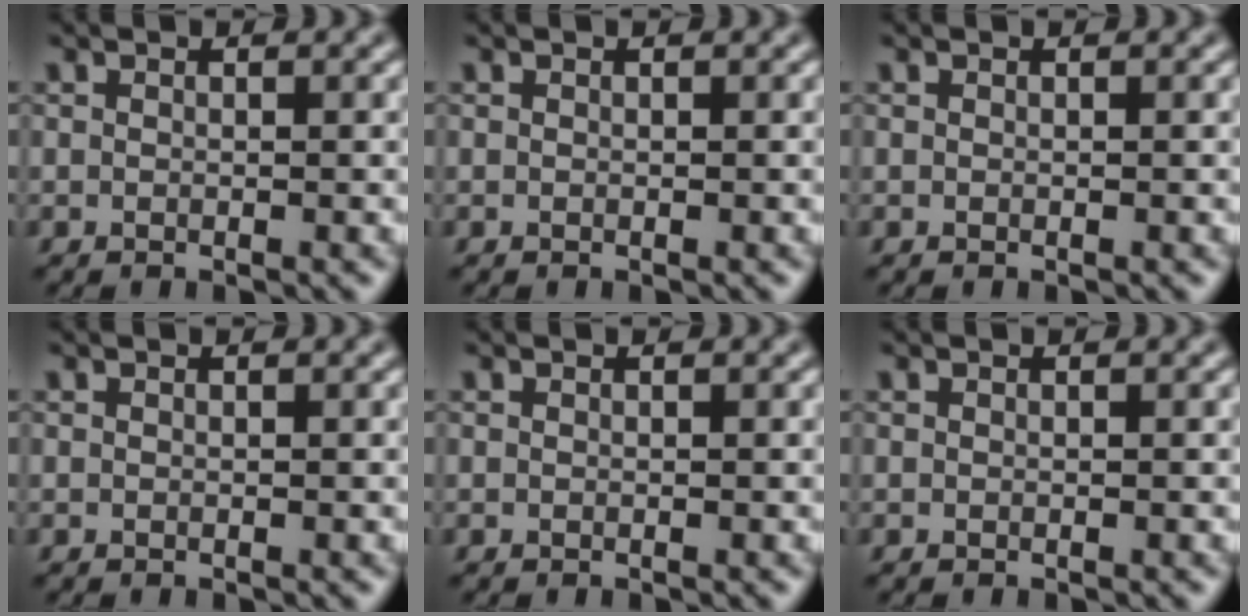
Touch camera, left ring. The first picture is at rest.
{"total": 0.0}
{"total": 0.0}
{"total": 0.0}
{"total": 0.0}
{"total": 0.0}